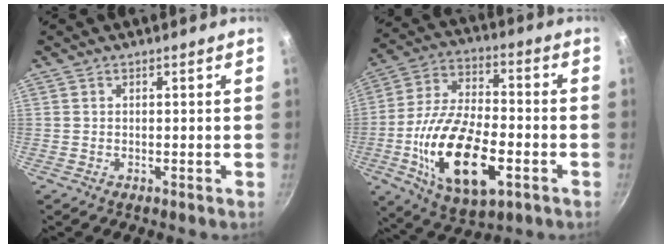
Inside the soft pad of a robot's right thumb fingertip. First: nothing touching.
{"total": 20.9, "force": [-6.0, 10.1, 17.3], "torque": [-0.314, 0.018, -0.104]}